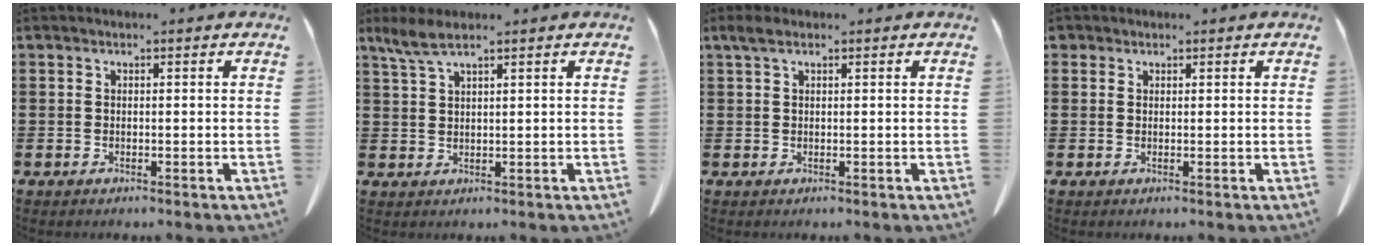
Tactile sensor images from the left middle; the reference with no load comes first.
{"total": 3.7, "force": [2.5, 0.8, 2.7], "torque": [-0.067, -0.001, 0.044]}
{"total": 1.8, "force": [0.9, 0.7, 1.4], "torque": [-0.031, 0.005, 0.015]}
{"total": 0.8, "force": [0.6, 0.5, 0.1], "torque": [-0.005, 0.003, 0.011]}